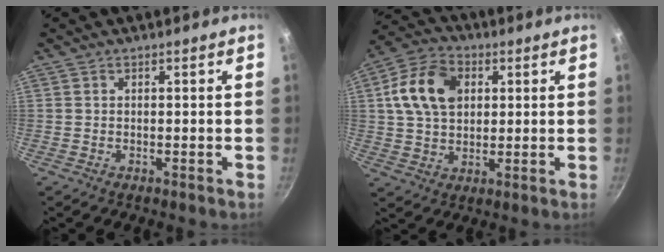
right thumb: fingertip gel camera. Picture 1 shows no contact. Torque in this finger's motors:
{"motor_torque": [-0.64, 0.93, 0.00, 0.05, 0.22]}